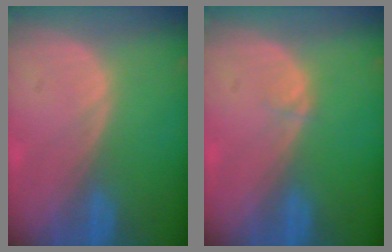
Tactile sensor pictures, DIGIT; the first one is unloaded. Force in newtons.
{"total": 0.5, "press": 0.5, "slide": 0.1}